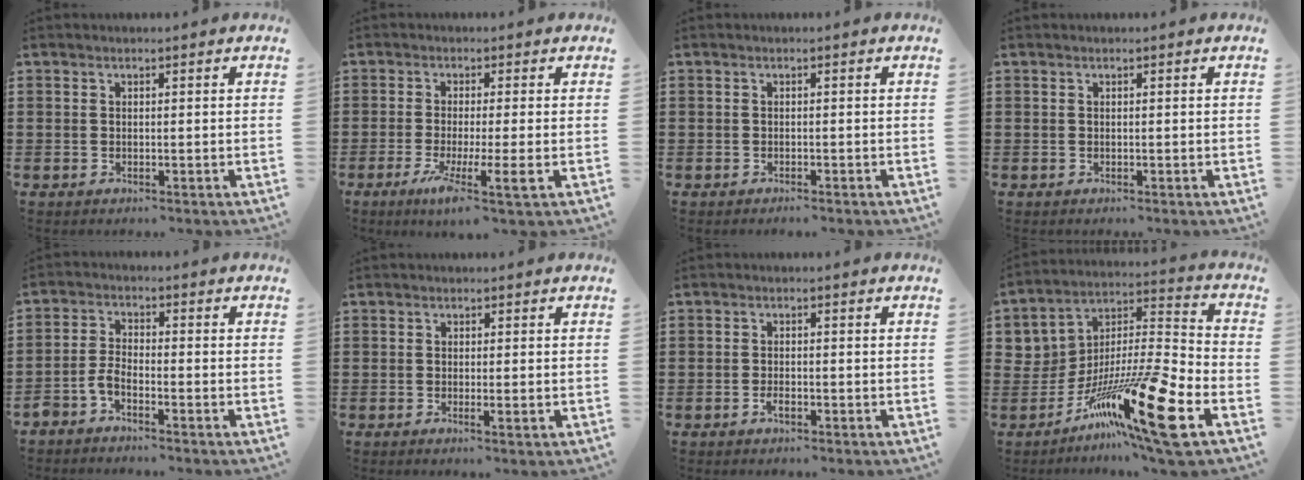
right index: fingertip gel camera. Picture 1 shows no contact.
{"total": 6.2, "force": [-2.3, 0.0, 5.8], "torque": [-0.110, -0.020, -0.038]}
{"total": 0.6, "force": [-0.6, 0.0, 0.2], "torque": [-0.005, -0.003, -0.012]}
{"total": 0.0}
{"total": 2.9, "force": [-2.4, 0.7, 1.5], "torque": [-0.045, 0.002, -0.052]}
{"total": 0.9, "force": [-0.2, -0.1, 0.9], "torque": [-0.016, -0.007, -0.003]}
{"total": 1.6, "force": [-0.8, 0.4, 1.3], "torque": [-0.026, -0.004, -0.013]}
{"total": 18.0, "force": [-9.4, 3.1, 15.1], "torque": [-0.284, 0.016, -0.156]}